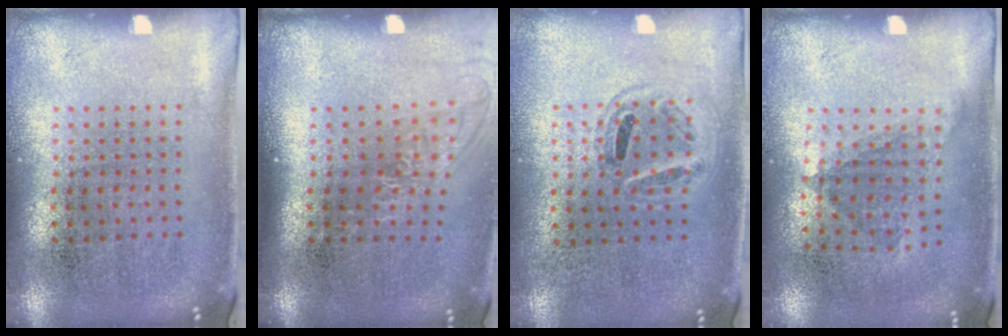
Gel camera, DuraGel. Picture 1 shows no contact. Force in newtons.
{"total": 1.2, "press": 1.0, "slide": 0.7}
{"total": 0.9, "press": 0.9, "slide": 0.3}
{"total": 1.1, "press": 0.8, "slide": 0.7}